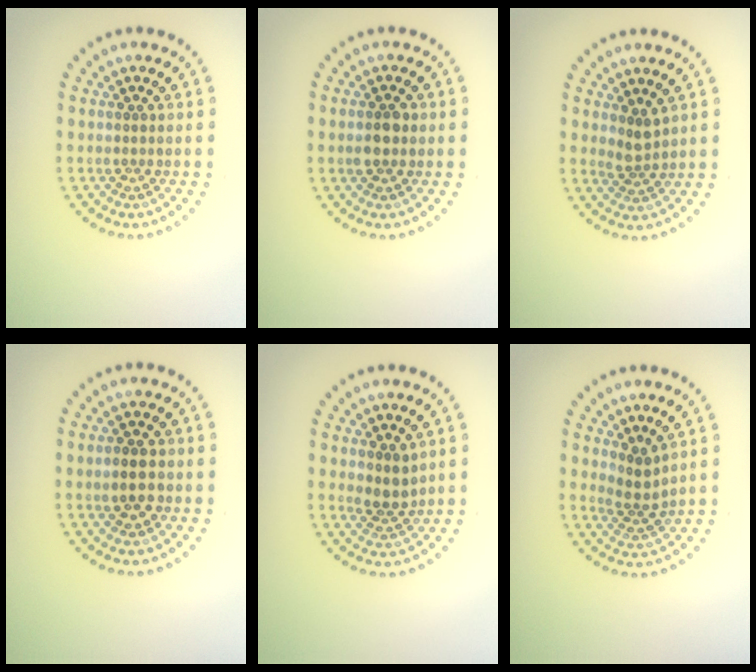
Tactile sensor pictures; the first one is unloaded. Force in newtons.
{"total": 2.4, "press": 2.4, "slide": 0.1}
{"total": 1.9, "press": 1.4, "slide": 1.2}
{"total": 2.5, "press": 2.5, "slide": 0.3}
{"total": 2.3, "press": 1.8, "slide": 1.4}
{"total": 2.3, "press": 1.6, "slide": 1.7}